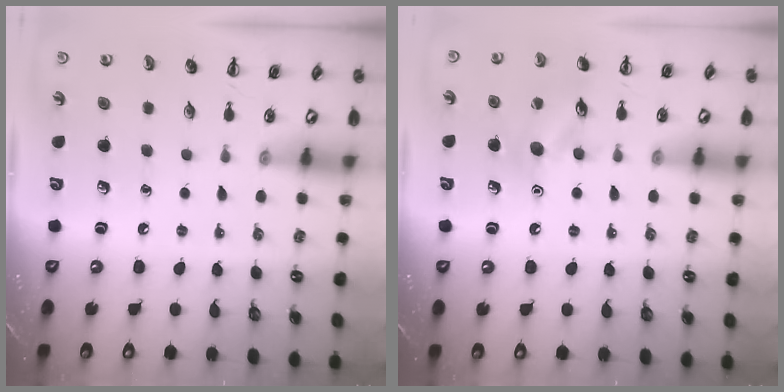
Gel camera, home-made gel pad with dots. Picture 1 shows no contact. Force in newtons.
{"total": 10.5, "press": 10.4, "slide": 1.4}